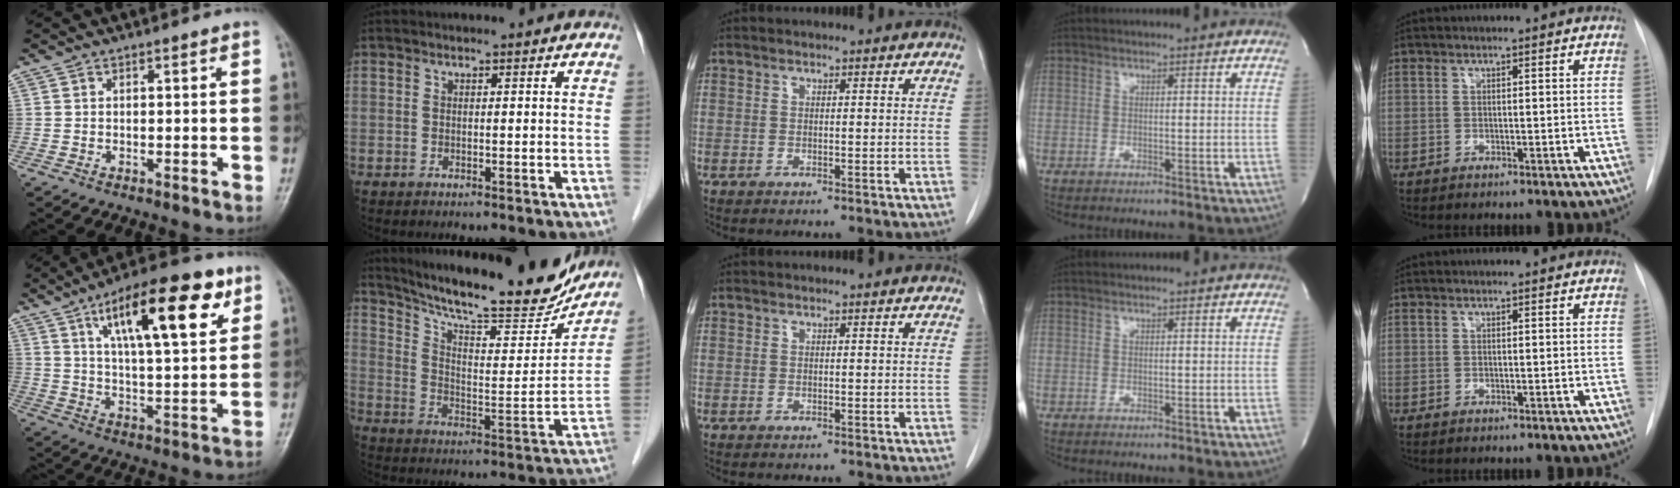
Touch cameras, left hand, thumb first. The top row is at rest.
{"thumb": {"total": 19.5, "force": [9.2, 6.5, 15.9], "torque": [-0.218, -0.026, 0.145]}, "index": {"total": 21.5, "force": [19.3, 2.7, 9.1], "torque": [-0.155, -0.028, 0.282]}}